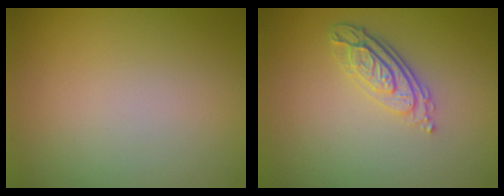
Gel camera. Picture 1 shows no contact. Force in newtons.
{"total": 4.0, "press": 2.8, "slide": 2.8}